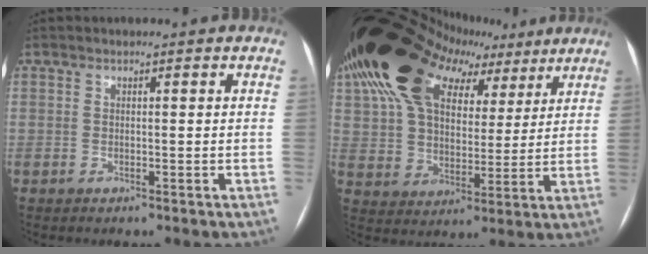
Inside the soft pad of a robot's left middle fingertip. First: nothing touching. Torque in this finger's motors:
{"motor_torque": [2.14, 0.00, 1.06, 0.21]}